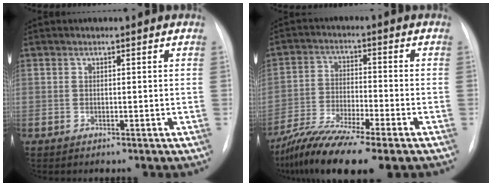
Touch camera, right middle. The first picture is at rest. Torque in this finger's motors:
{"motor_torque": [1.04, -1.10, 0.35, 0.17]}